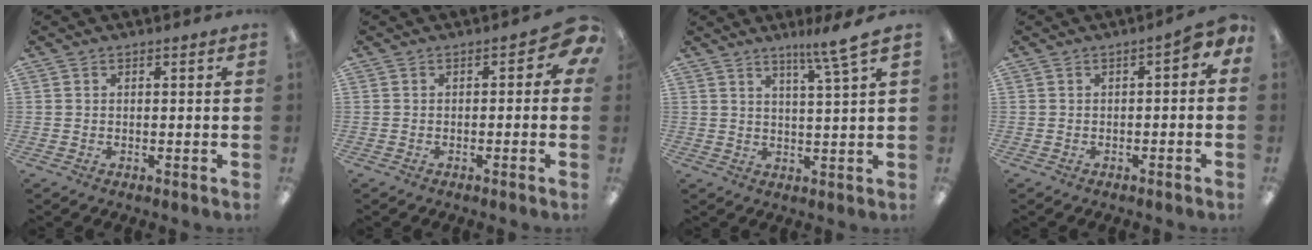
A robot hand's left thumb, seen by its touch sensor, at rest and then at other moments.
{"total": 3.8, "force": [0.0, 2.5, 2.8], "torque": [-0.034, 0.000, -0.001]}
{"total": 6.3, "force": [4.7, -0.6, 4.1], "torque": [-0.069, -0.028, 0.073]}
{"total": 3.1, "force": [-0.6, 1.8, 2.5], "torque": [-0.039, 0.008, -0.014]}